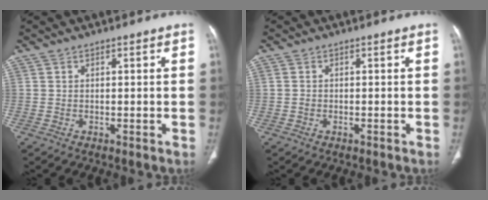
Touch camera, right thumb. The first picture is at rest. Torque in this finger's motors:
{"motor_torque": [-0.25, 0.09, -0.29, 0.13, 0.04]}